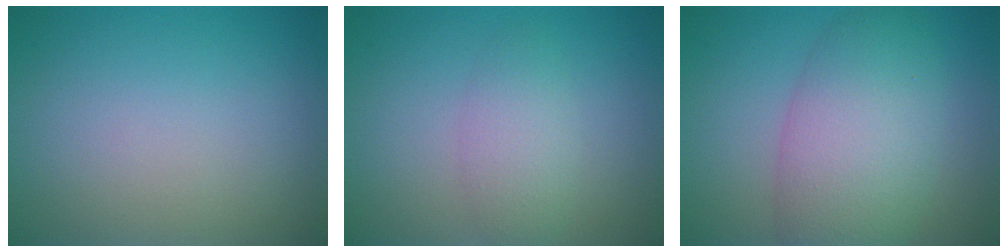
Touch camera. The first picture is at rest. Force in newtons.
{"total": 2.7, "press": 2.7, "slide": 0.1}
{"total": 7.4, "press": 7.4, "slide": 0.3}